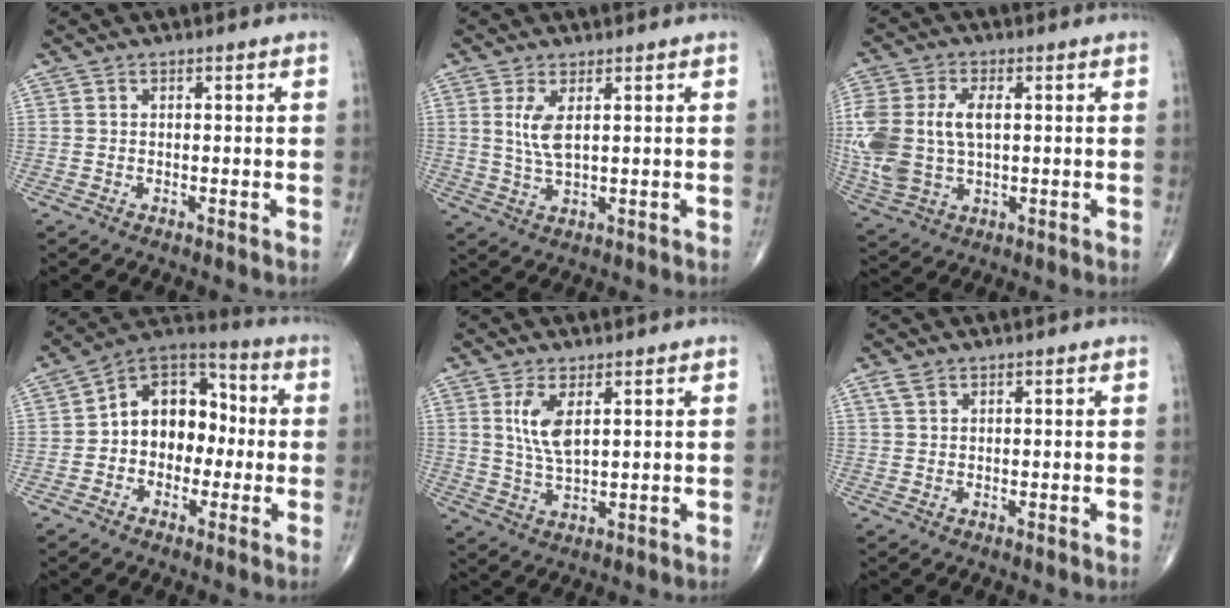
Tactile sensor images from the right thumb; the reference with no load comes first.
{"total": 4.8, "force": [1.4, 1.8, 4.3], "torque": [-0.093, -0.014, 0.035]}
{"total": 15.1, "force": [1.0, 9.2, 11.9], "torque": [-0.291, 0.004, 0.030]}
{"total": 13.3, "force": [-0.6, 9.9, 9.0], "torque": [-0.093, 0.041, -0.027]}
{"total": 6.4, "force": [2.2, 2.5, 5.5], "torque": [-0.112, -0.016, 0.053]}
{"total": 1.9, "force": [1.2, 1.1, 1.0], "torque": [-0.020, 0.006, 0.028]}